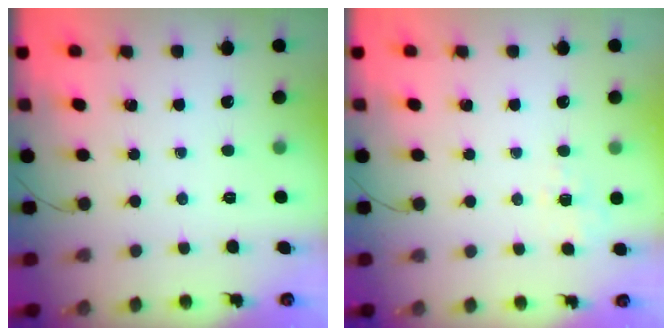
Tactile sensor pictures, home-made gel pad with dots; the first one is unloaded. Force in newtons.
{"total": 1.9, "press": 1.1, "slide": 1.6}